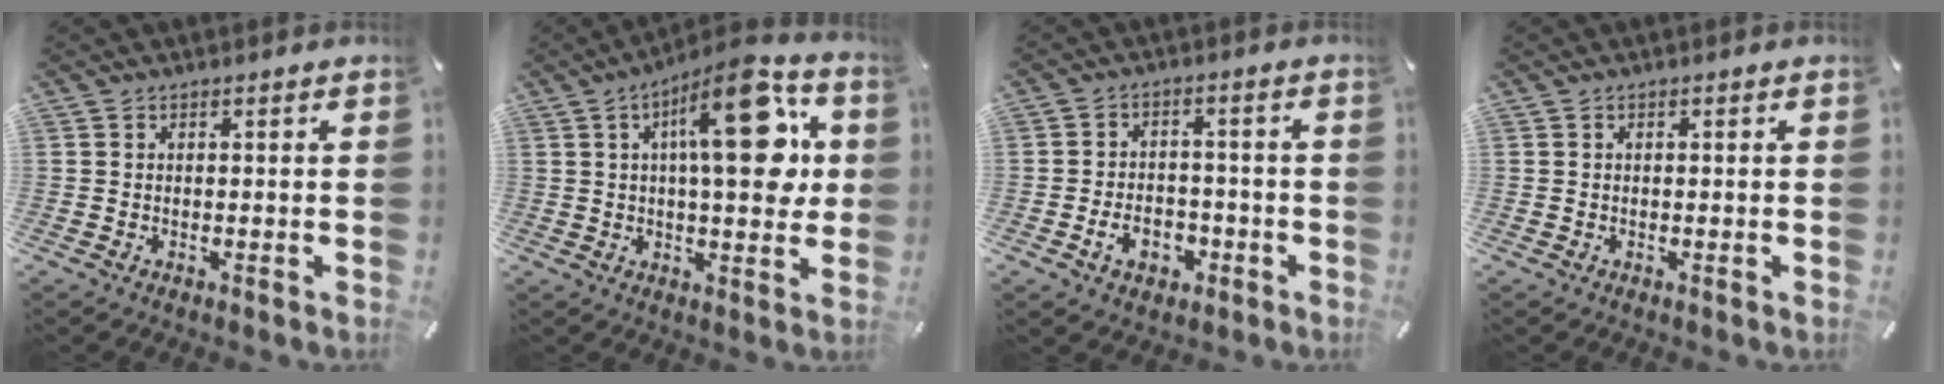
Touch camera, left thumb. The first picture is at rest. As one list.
[{"total": 19.7, "force": [5.8, 7.5, 17.3], "torque": [-0.251, -0.021, 0.083]}, {"total": 7.0, "force": [-2.8, 5.1, 3.9], "torque": [-0.076, 0.011, -0.052]}, {"total": 0.0}]